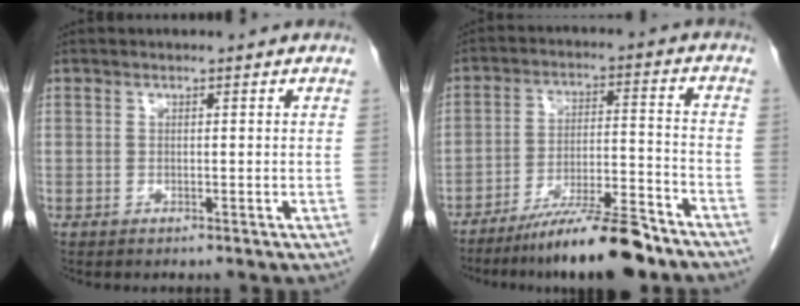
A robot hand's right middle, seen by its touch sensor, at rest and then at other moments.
{"total": 12.0, "force": [-9.8, 0.8, 6.9], "torque": [-0.107, -0.006, -0.165]}